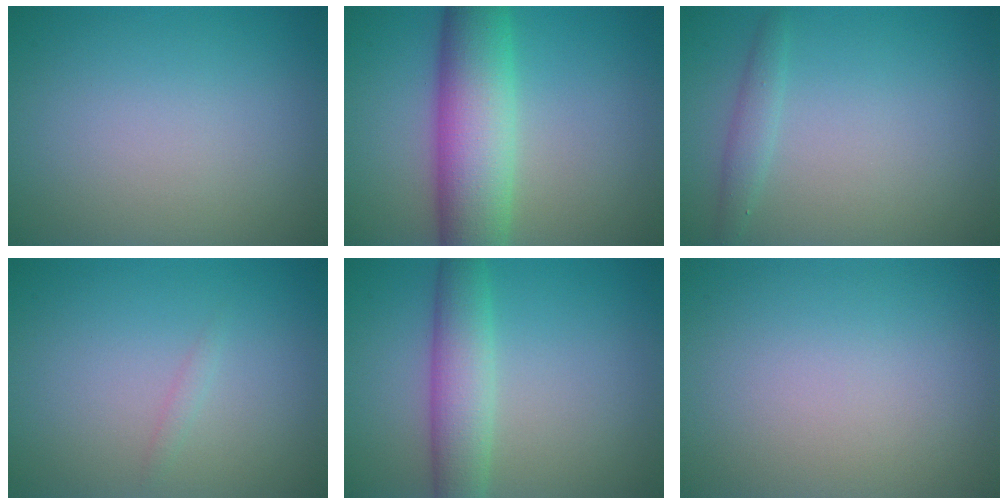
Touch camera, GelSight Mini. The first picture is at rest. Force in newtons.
{"total": 9.0, "press": 9.0, "slide": 0.2}
{"total": 1.4, "press": 1.4, "slide": 0.0}
{"total": 0.6, "press": 0.6, "slide": 0.1}
{"total": 4.5, "press": 4.5, "slide": 0.0}
{"total": 0.0}